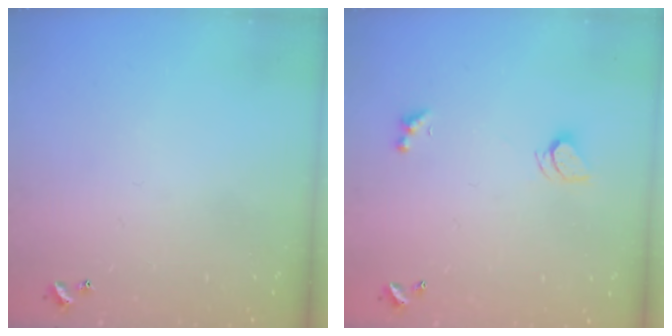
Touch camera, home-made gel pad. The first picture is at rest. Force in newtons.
{"total": 2.5, "press": 2.4, "slide": 0.6}